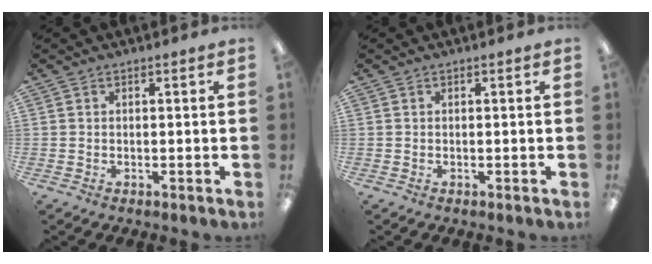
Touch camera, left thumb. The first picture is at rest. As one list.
[{"total": 0.0}]